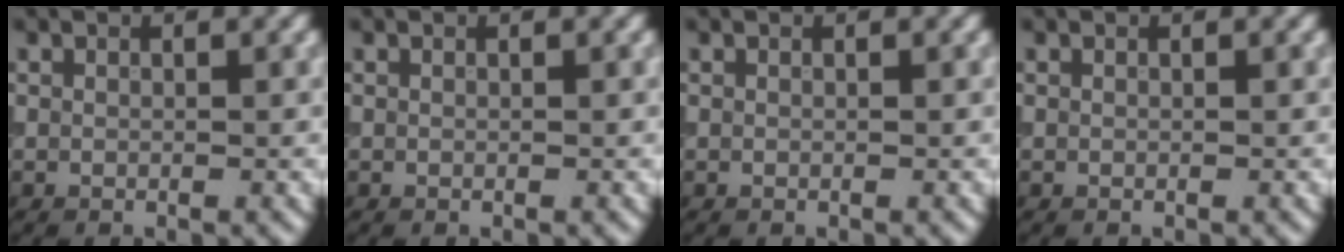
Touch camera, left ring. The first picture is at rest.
{"total": 0.0}
{"total": 0.0}
{"total": 0.0}